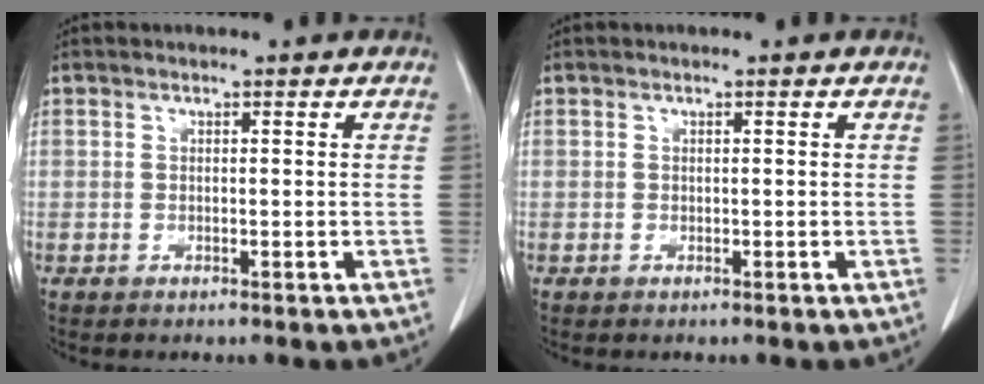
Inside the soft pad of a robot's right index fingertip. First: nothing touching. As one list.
[{"total": 0.0}]